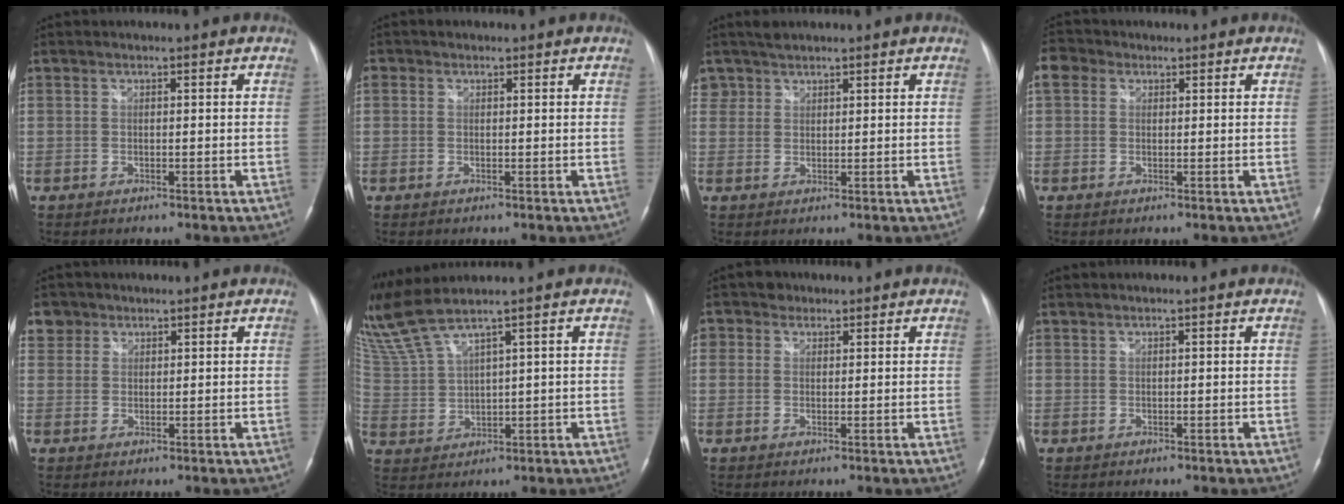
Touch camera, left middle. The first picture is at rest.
{"total": 1.1, "force": [0.5, 0.9, 0.3], "torque": [-0.006, 0.009, 0.008]}
{"total": 2.7, "force": [2.5, 1.1, 0.2], "torque": [-0.010, 0.013, 0.048]}
{"total": 3.4, "force": [1.5, 2.7, 1.4], "torque": [-0.037, 0.020, 0.030]}
{"total": 3.1, "force": [2.1, 2.3, -0.2], "torque": [0.014, 0.006, 0.036]}
{"total": 7.9, "force": [6.7, -1.2, 4.0], "torque": [-0.102, 0.007, 0.152]}
{"total": 2.1, "force": [1.3, 1.6, 0.0], "torque": [0.002, 0.003, 0.013]}
{"total": 0.6, "force": [0.6, -0.1, 0.0], "torque": [-0.004, 0.004, 0.018]}